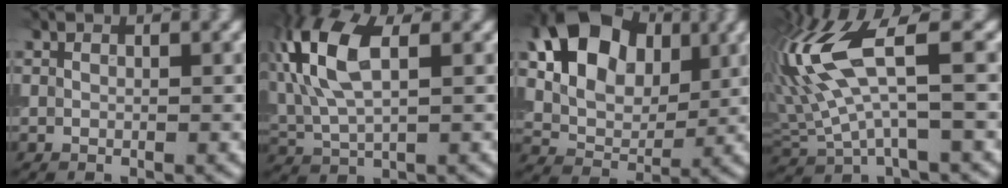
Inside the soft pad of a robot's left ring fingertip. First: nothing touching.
{"total": 9.2, "force": [2.2, 4.3, 7.8], "torque": [-0.191, 0.017, 0.038]}
{"total": 12.6, "force": [4.2, 8.6, 8.2], "torque": [-0.145, 0.034, 0.064]}
{"total": 9.1, "force": [2.2, 3.1, 8.3], "torque": [-0.195, 0.007, 0.039]}